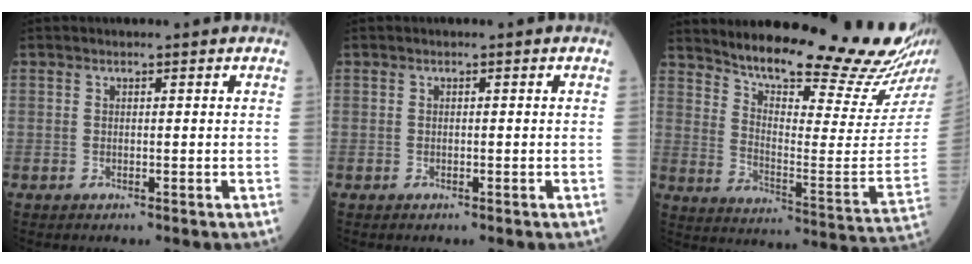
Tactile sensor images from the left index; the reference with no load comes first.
{"total": 0.0}
{"total": 23.7, "force": [21.5, 0.1, 10.0], "torque": [-0.158, -0.098, 0.287]}